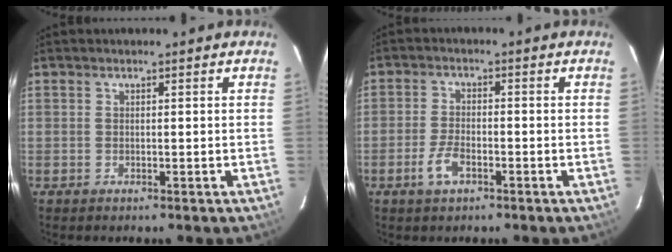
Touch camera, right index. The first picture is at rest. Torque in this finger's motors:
{"motor_torque": [0.39, -0.38, 0.24, 0.06]}